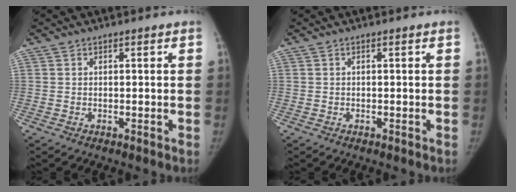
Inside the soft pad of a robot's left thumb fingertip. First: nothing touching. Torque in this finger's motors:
{"motor_torque": [0.07, 0.00, -0.02, -0.48, 0.00]}